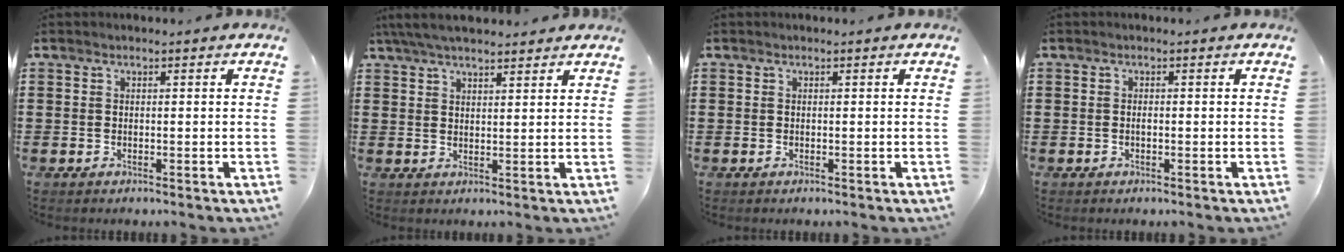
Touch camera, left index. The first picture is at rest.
{"total": 4.9, "force": [4.3, 0.8, 2.3], "torque": [-0.055, -0.006, 0.080]}
{"total": 0.0}
{"total": 0.6, "force": [-0.2, 0.1, 0.6], "torque": [-0.012, -0.003, -0.003]}